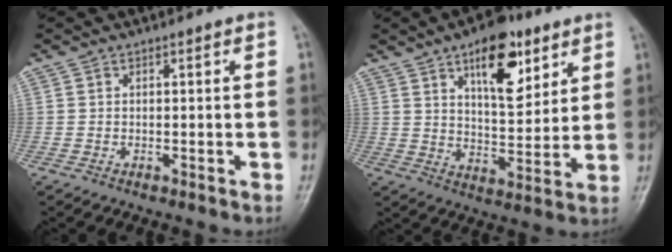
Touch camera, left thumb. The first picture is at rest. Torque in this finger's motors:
{"motor_torque": [2.31, 1.28, 1.21, -0.78, 0.19]}